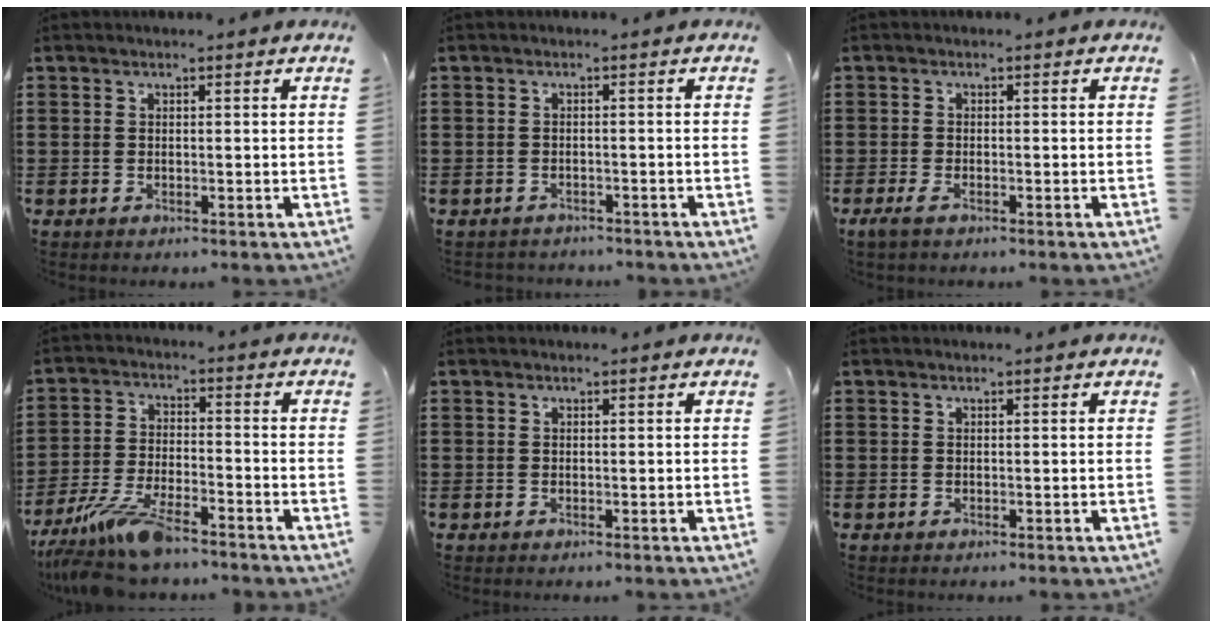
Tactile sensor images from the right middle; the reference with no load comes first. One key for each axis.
{"total": 1.3, "fx": -1.2, "fy": 0.3, "fz": -0.2, "tx": -0.001, "ty": -0.001, "tz": -0.027}
{"total": 1.5, "fx": -0.8, "fy": 0.5, "fz": 1.1, "tx": -0.029, "ty": -0.003, "tz": -0.019}
{"total": 9.1, "fx": -7.6, "fy": 1.8, "fz": 4.6, "tx": -0.109, "ty": 0.000, "tz": -0.150}
{"total": 0.0}
{"total": 0.0}